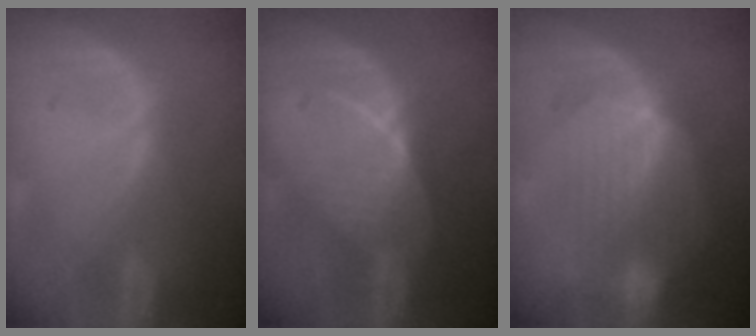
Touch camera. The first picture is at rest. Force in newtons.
{"total": 7.5, "press": 6.6, "slide": 3.6}
{"total": 6.9, "press": 6.9, "slide": 1.1}